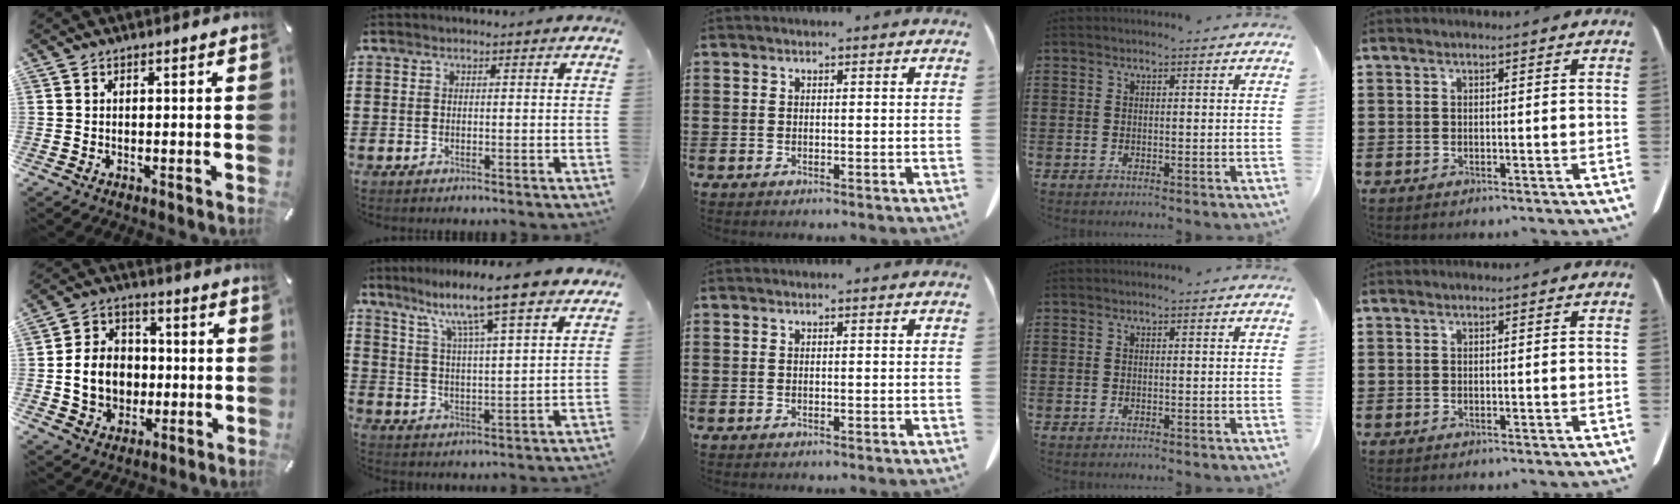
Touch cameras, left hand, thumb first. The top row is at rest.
{"thumb": {"total": 10.8, "force": [-1.2, 9.5, 5.0], "torque": [-0.112, 0.020, -0.017]}, "index": {"total": 9.0, "force": [7.2, 0.0, 5.4], "torque": [-0.113, -0.042, 0.114]}}